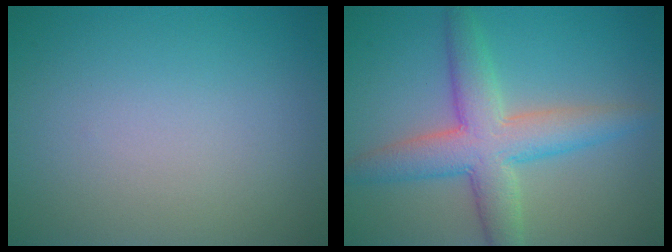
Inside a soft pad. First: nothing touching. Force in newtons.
{"total": 6.4, "press": 6.4, "slide": 0.2}